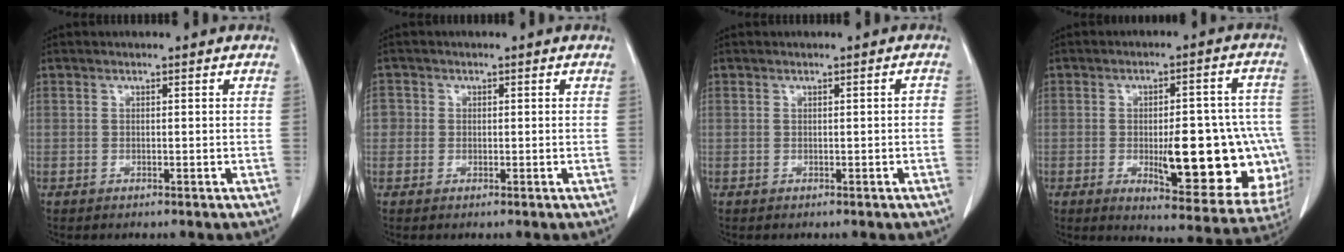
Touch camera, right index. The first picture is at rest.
{"total": 2.2, "force": [0.0, 2.1, 0.4], "torque": [0.004, 0.004, -0.001]}
{"total": 0.7, "force": [-0.2, 0.2, 0.7], "torque": [-0.006, 0.002, 0.000]}
{"total": 20.0, "force": [-3.5, 6.1, 18.8], "torque": [-0.161, 0.018, -0.019]}